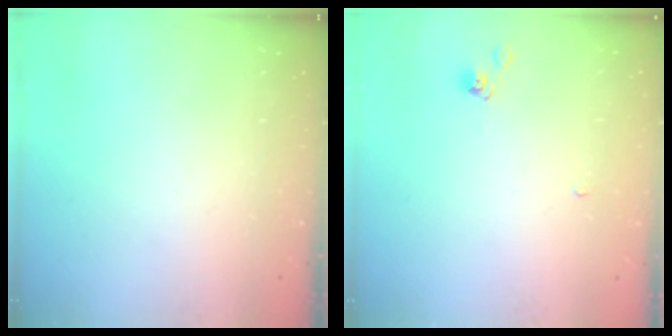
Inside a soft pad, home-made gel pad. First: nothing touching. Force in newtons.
{"total": 2.4, "press": 2.3, "slide": 0.8}